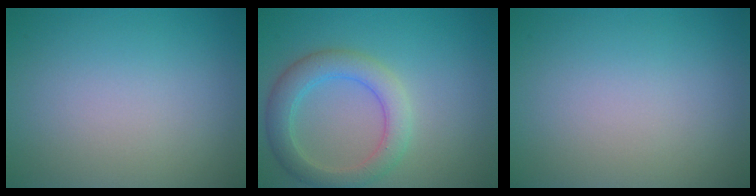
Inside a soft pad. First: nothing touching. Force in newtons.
{"total": 4.1, "press": 4.1, "slide": 0.1}
{"total": 0.0}